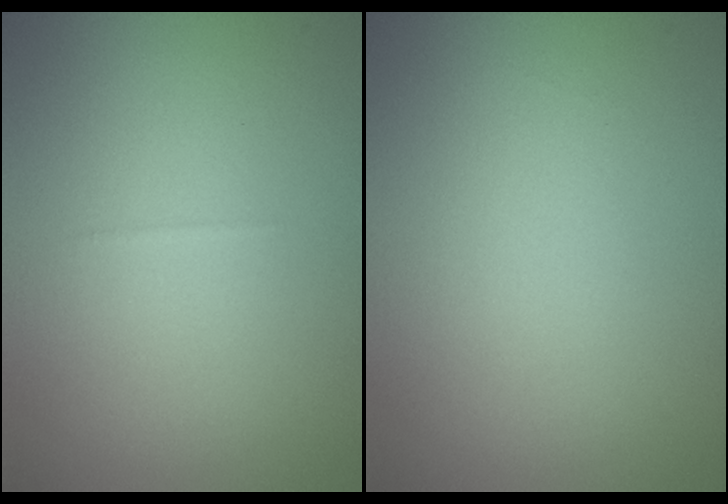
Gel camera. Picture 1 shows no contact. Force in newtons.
{"total": 0.0}